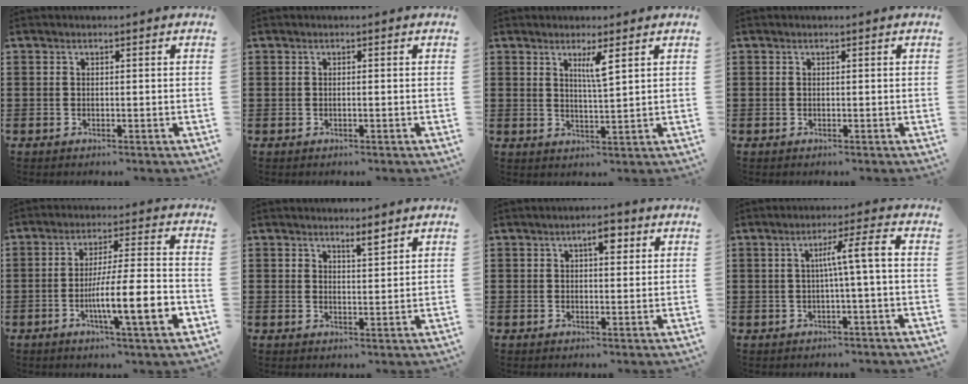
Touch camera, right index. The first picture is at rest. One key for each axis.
{"total": 0.0}
{"total": 3.2, "fx": 1.7, "fy": 0.1, "fz": 2.6, "tx": -0.049, "ty": -0.005, "tz": 0.026}
{"total": 0.0}
{"total": 11.7, "fx": -4.5, "fy": 1.8, "fz": 10.7, "tx": -0.180, "ty": -0.006, "tz": -0.081}
{"total": 2.7, "fx": 2.2, "fy": 0.5, "fz": 1.4, "tx": -0.024, "ty": -0.002, "tz": 0.037}
{"total": 3.4, "fx": 1.5, "fy": 1.3, "fz": 2.8, "tx": -0.044, "ty": 0.002, "tz": 0.021}
{"total": 5.4, "fx": -0.4, "fy": -0.2, "fz": 5.3, "tx": -0.098, "ty": 0.001, "tz": -0.014}